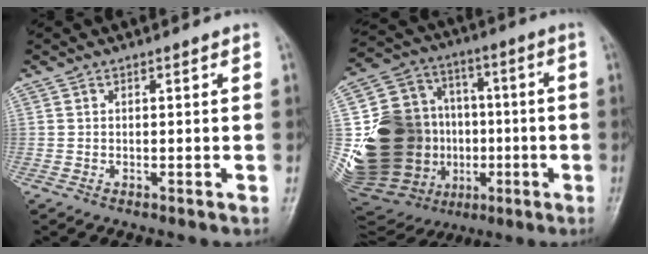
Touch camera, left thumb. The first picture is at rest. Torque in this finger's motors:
{"motor_torque": [1.53, 3.48, 1.21, -0.11, 0.32]}